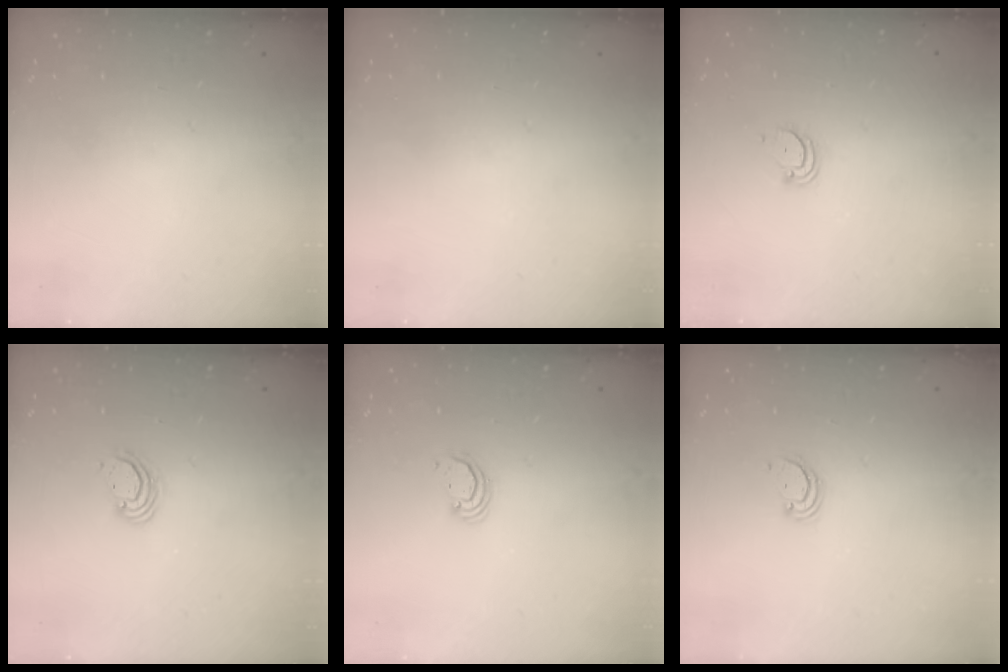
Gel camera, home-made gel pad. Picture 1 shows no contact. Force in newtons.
{"total": 0.0}
{"total": 2.7, "press": 2.7, "slide": 0.2}
{"total": 3.8, "press": 3.8, "slide": 0.2}
{"total": 2.3, "press": 2.3, "slide": 0.3}
{"total": 2.2, "press": 2.2, "slide": 0.2}